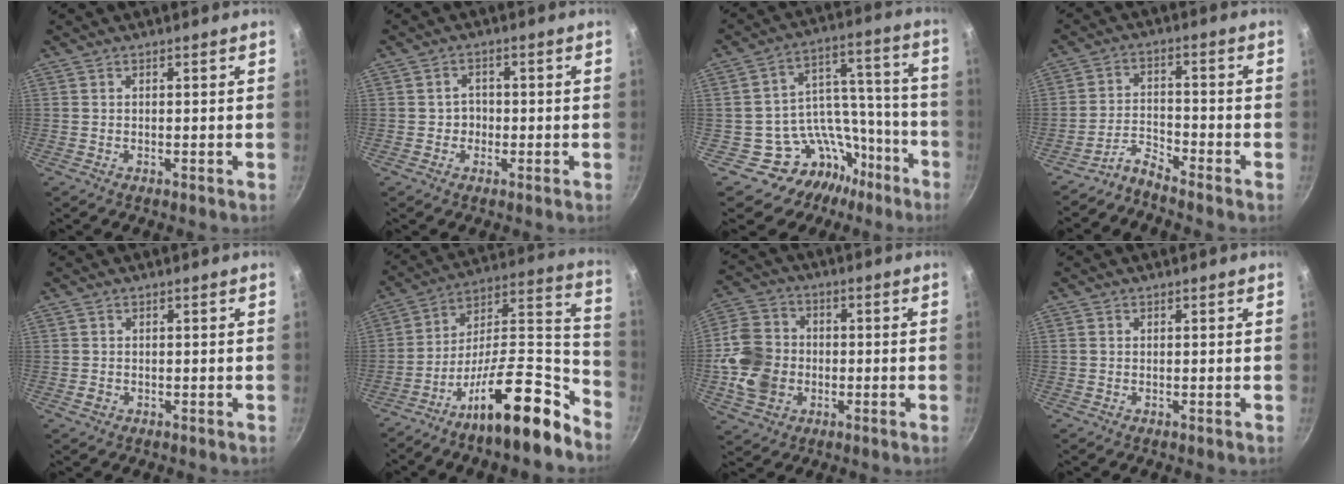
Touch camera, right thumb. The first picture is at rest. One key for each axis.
{"total": 2.7, "fx": -0.5, "fy": 2.5, "fz": 1.0, "tx": 0.003, "ty": 0.008, "tz": -0.011}
{"total": 16.0, "fx": -9.8, "fy": 12.1, "fz": 3.5, "tx": 0.026, "ty": 0.127, "tz": -0.152}
{"total": 4.0, "fx": -4.0, "fy": 0.0, "fz": 0.5, "tx": -0.023, "ty": 0.034, "tz": -0.089}
{"total": 1.1, "fx": -0.3, "fy": 1.0, "fz": 0.4, "tx": -0.004, "ty": -0.001, "tz": -0.004}
{"total": 21.4, "fx": -14.4, "fy": 5.8, "fz": 14.7, "tx": -0.174, "ty": 0.112, "tz": -0.255}
{"total": 12.5, "fx": -1.7, "fy": 10.4, "fz": 6.7, "tx": -0.108, "ty": 0.018, "tz": -0.040}
{"total": 0.6, "fx": 0.1, "fy": 0.6, "fz": 0.3, "tx": -0.004, "ty": 0.002, "tz": 0.000}